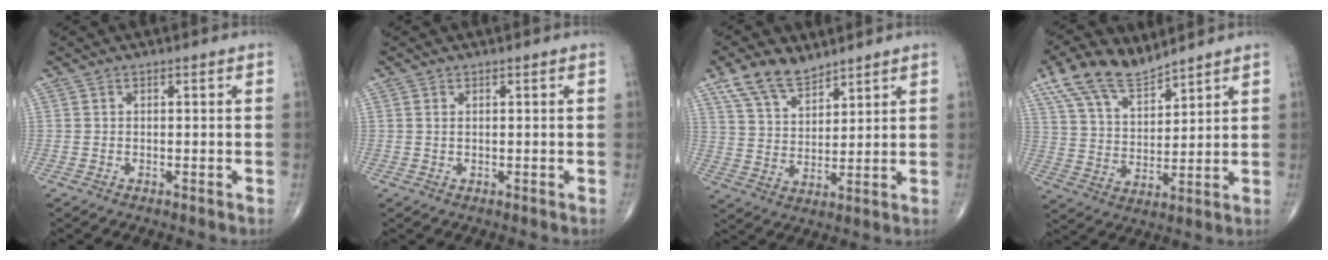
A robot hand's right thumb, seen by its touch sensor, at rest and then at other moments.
{"total": 0.6, "force": [0.3, 0.3, 0.5], "torque": [-0.011, 0.003, 0.007]}
{"total": 9.1, "force": [6.6, 4.4, 4.3], "torque": [-0.063, -0.031, 0.134]}
{"total": 11.3, "force": [8.5, 4.6, 5.8], "torque": [-0.099, -0.032, 0.174]}